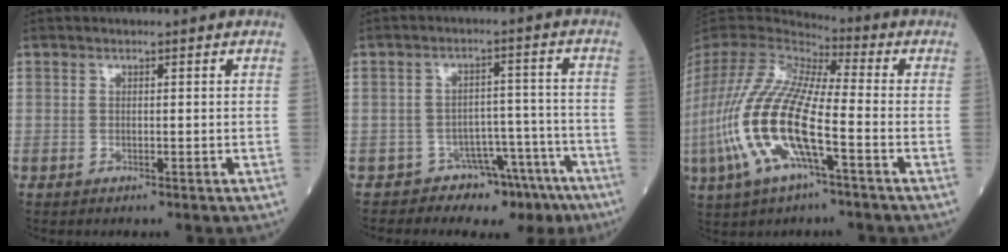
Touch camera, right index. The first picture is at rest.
{"total": 8.5, "force": [-7.1, 4.5, 1.4], "torque": [0.017, 0.067, -0.098]}
{"total": 19.6, "force": [-5.9, 4.8, 18.0], "torque": [-0.432, -0.027, -0.113]}